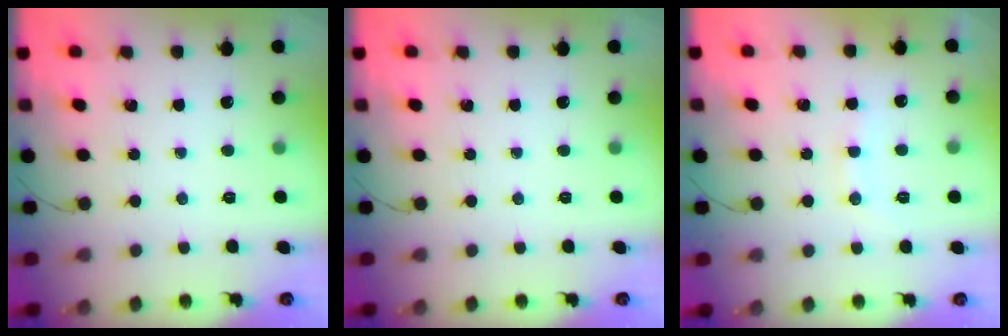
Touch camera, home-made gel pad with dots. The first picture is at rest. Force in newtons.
{"total": 0.0}
{"total": 8.1, "press": 8.0, "slide": 1.0}